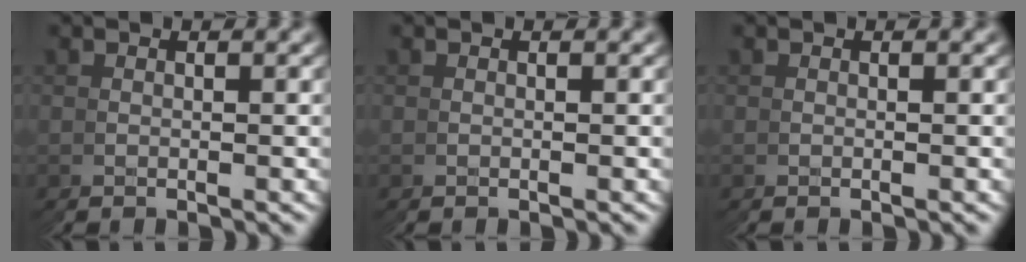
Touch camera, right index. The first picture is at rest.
{"total": 0.0}
{"total": 0.0}